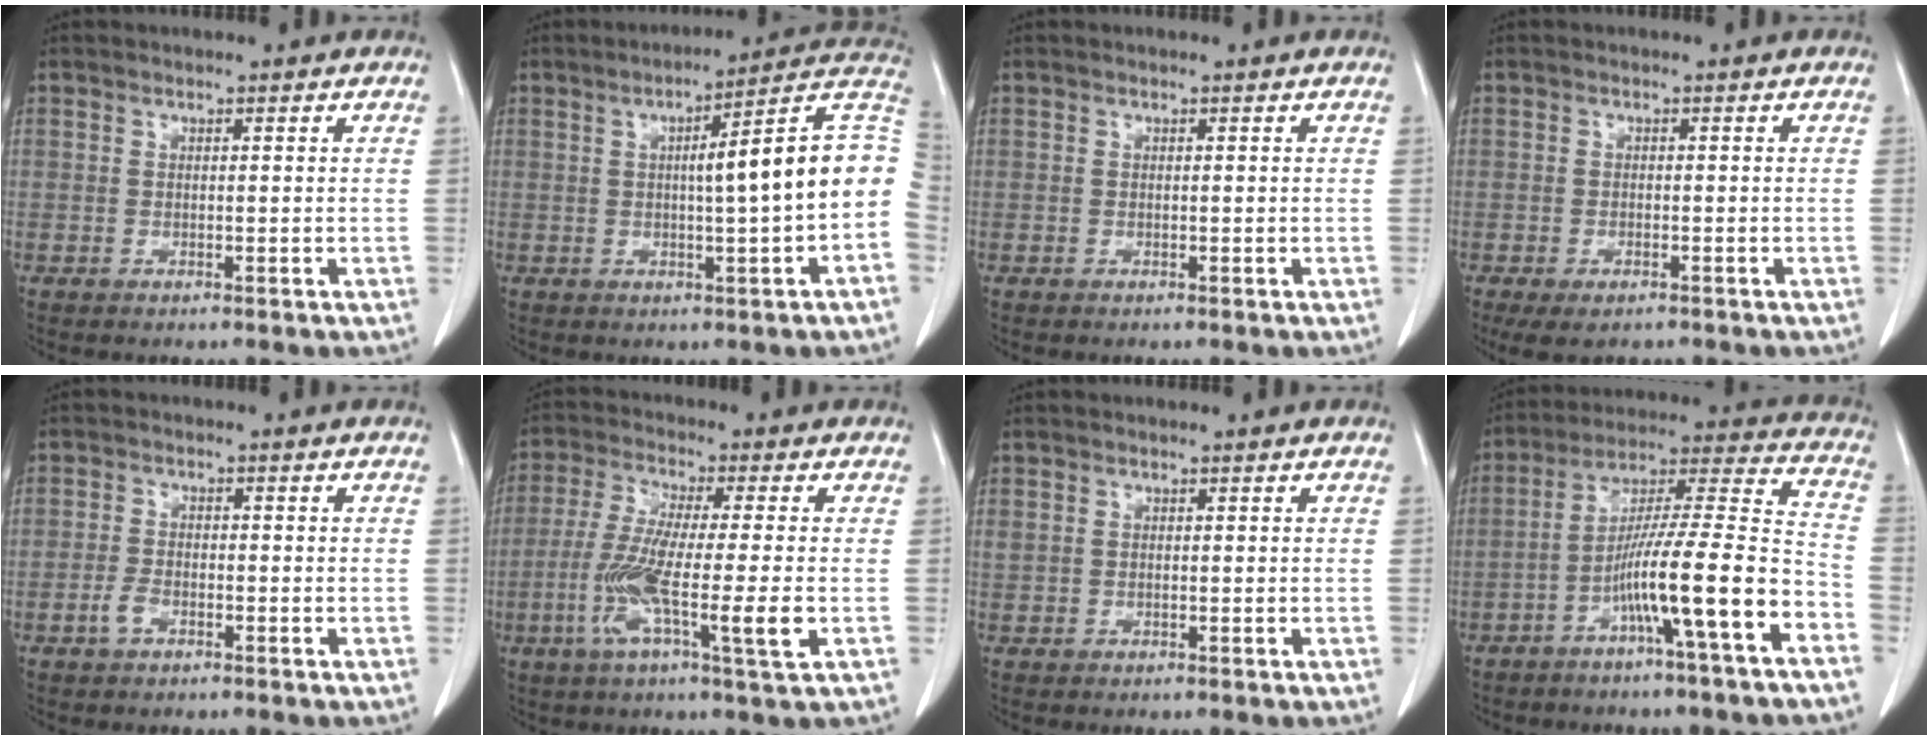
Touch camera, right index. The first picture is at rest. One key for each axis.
{"total": 14.6, "fx": -0.1, "fy": 0.4, "fz": 14.6, "tx": -0.192, "ty": 0.031, "tz": -0.008}
{"total": 0.0}
{"total": 4.6, "fx": -3.4, "fy": 1.8, "fz": 2.6, "tx": -0.043, "ty": -0.010, "tz": -0.050}
{"total": 2.5, "fx": -1.3, "fy": 1.2, "fz": 1.7, "tx": -0.037, "ty": 0.002, "tz": -0.027}
{"total": 12.0, "fx": -3.0, "fy": 0.2, "fz": 11.7, "tx": -0.221, "ty": -0.022, "tz": -0.063}
{"total": 0.8, "fx": 0.4, "fy": 0.6, "fz": 0.3, "tx": -0.006, "ty": 0.012, "tz": 0.010}
{"total": 14.8, "fx": -6.7, "fy": -0.5, "fz": 13.1, "tx": -0.222, "ty": 0.014, "tz": -0.114}